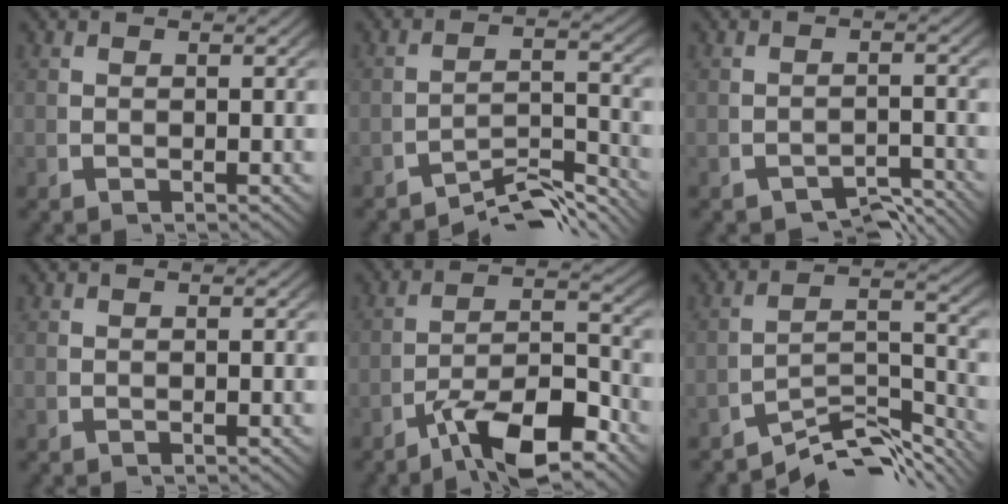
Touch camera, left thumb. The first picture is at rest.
{"total": 6.9, "force": [-5.2, 2.5, 3.7], "torque": [-0.051, -0.025, -0.073]}
{"total": 3.8, "force": [-3.5, 1.0, 1.3], "torque": [-0.007, -0.009, -0.052]}
{"total": 0.0}
{"total": 7.4, "force": [-3.5, 3.0, 5.9], "torque": [-0.105, -0.022, -0.048]}
{"total": 8.2, "force": [-5.8, 3.3, 4.8], "torque": [-0.073, -0.023, -0.082]}